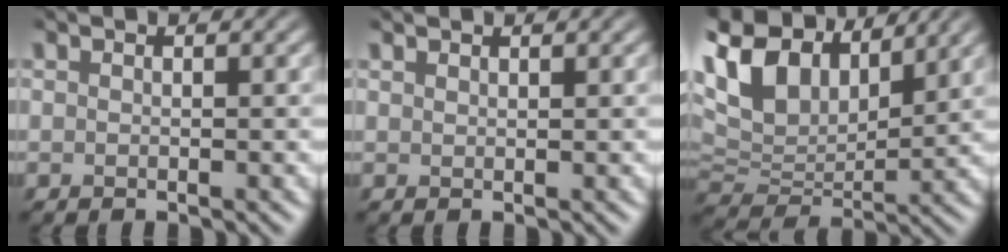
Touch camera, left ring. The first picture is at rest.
{"total": 0.6, "force": [0.6, 0.0, 0.0], "torque": [0.002, 0.000, 0.014]}
{"total": 11.1, "force": [6.2, 6.3, 6.8], "torque": [-0.156, 0.029, 0.110]}